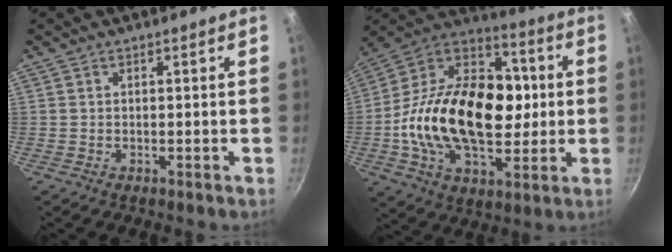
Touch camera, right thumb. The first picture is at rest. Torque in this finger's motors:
{"motor_torque": [0.76, 4.24, 1.90, -0.87, 0.26]}